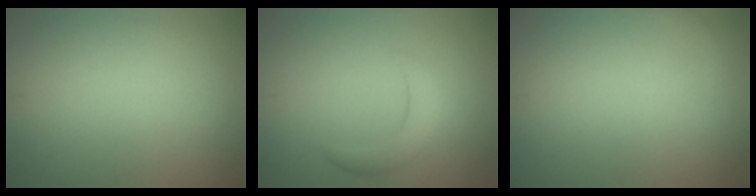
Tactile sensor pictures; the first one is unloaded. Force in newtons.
{"total": 2.5, "press": 2.5, "slide": 0.2}
{"total": 0.6, "press": 0.6, "slide": 0.1}